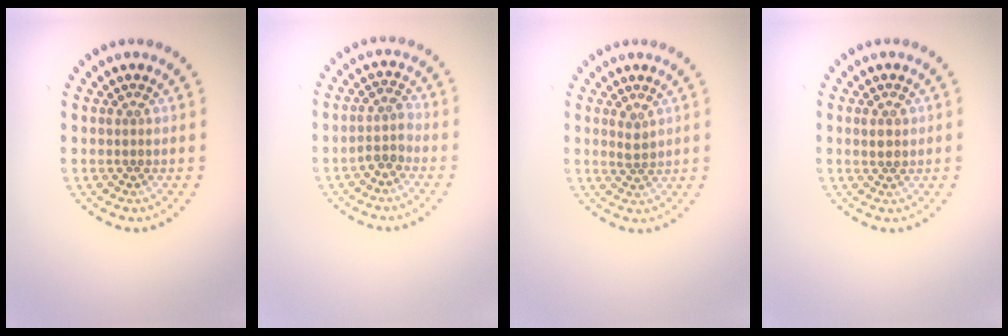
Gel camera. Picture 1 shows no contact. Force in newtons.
{"total": 2.0, "press": 1.6, "slide": 1.2}
{"total": 1.2, "press": 1.0, "slide": 0.6}
{"total": 1.2, "press": 1.2, "slide": 0.4}